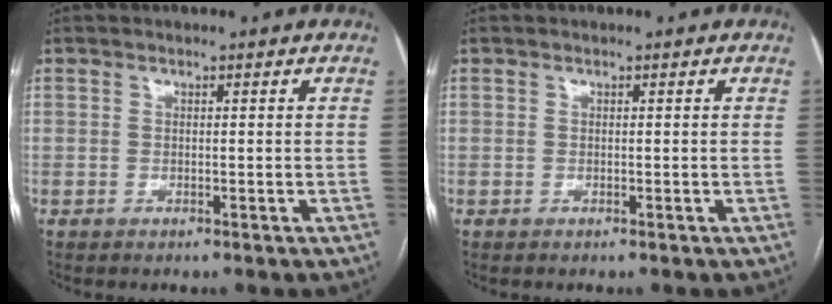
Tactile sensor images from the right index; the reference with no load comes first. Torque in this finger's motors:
{"motor_torque": [0.00, 0.00, 0.00, 0.00]}